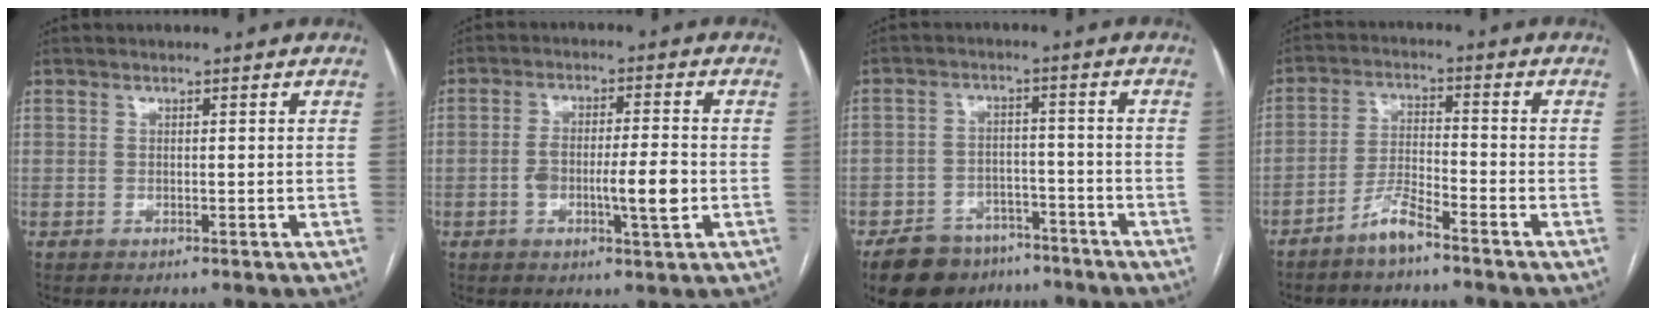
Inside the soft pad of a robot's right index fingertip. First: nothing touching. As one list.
[{"total": 7.4, "force": [-1.7, 1.1, 7.1], "torque": [-0.124, 0.004, -0.027]}, {"total": 10.7, "force": [-8.3, 5.9, 3.2], "torque": [-0.052, 0.007, -0.130]}, {"total": 5.0, "force": [-4.0, 0.4, 2.9], "torque": [-0.060, -0.004, -0.082]}]